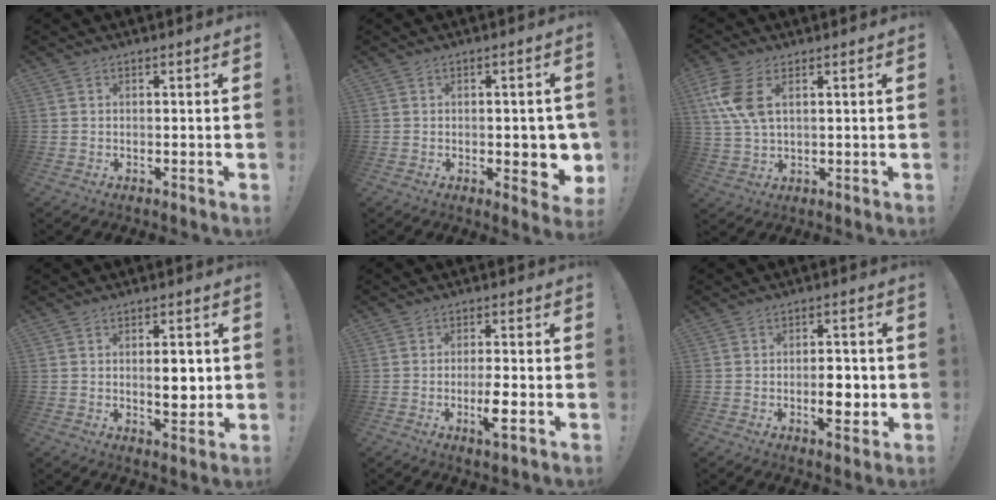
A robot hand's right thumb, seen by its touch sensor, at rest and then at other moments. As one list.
[{"total": 5.7, "force": [-0.9, 2.5, 5.0], "torque": [-0.055, -0.001, -0.008]}, {"total": 9.7, "force": [3.4, 5.0, 7.7], "torque": [-0.164, -0.011, 0.063]}, {"total": 6.0, "force": [0.2, 2.6, 5.4], "torque": [-0.060, -0.007, -0.004]}, {"total": 5.8, "force": [-2.0, 0.4, 5.4], "torque": [-0.102, -0.005, -0.034]}, {"total": 6.9, "force": [-1.6, 2.9, 6.0], "torque": [-0.075, 0.003, -0.025]}]